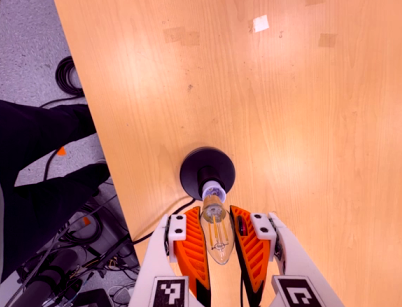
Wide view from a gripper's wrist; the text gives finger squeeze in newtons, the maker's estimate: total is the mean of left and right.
{"total": 20.5, "left": 23.0, "right": 18.0}